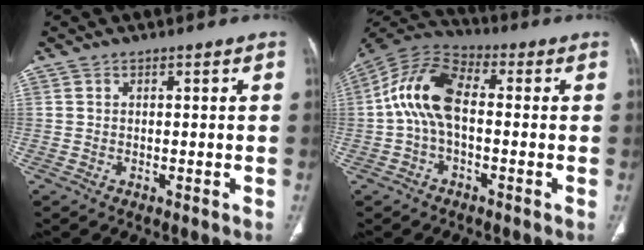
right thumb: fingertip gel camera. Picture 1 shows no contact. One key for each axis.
{"total": 11.7, "fx": -0.2, "fy": 6.5, "fz": 9.7, "tx": -0.189, "ty": 0.034, "tz": -0.016}